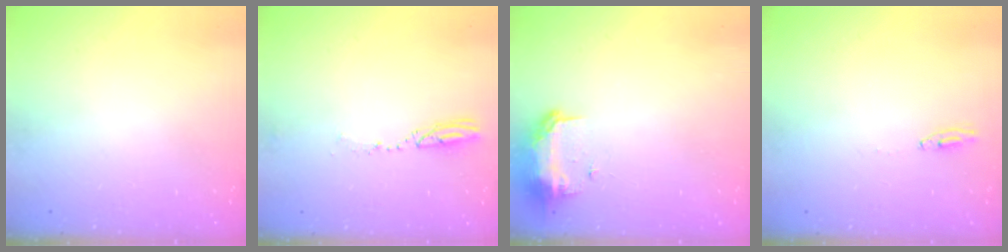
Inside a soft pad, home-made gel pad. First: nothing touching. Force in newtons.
{"total": 3.8, "press": 3.7, "slide": 0.6}
{"total": 8.7, "press": 8.5, "slide": 1.8}
{"total": 2.4, "press": 2.4, "slide": 0.2}